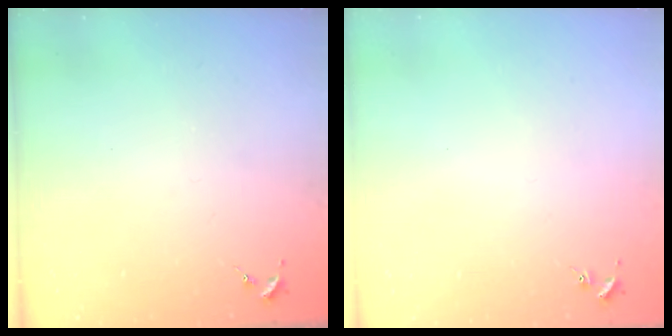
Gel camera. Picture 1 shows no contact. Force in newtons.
{"total": 0.9, "press": 0.8, "slide": 0.2}